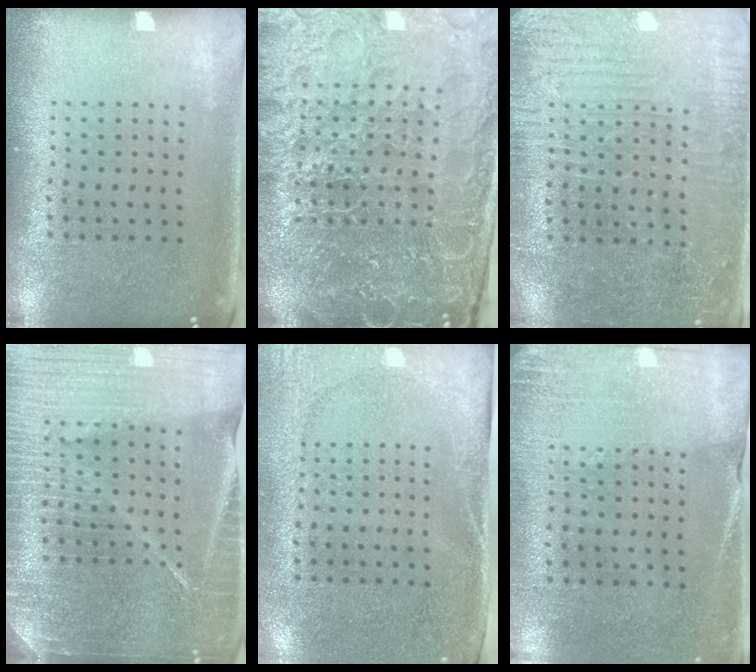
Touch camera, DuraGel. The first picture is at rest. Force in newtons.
{"total": 6.2, "press": 5.5, "slide": 2.9}
{"total": 3.2, "press": 3.1, "slide": 0.7}
{"total": 5.8, "press": 5.0, "slide": 2.8}
{"total": 2.7, "press": 2.2, "slide": 1.6}
{"total": 2.7, "press": 2.4, "slide": 1.2}